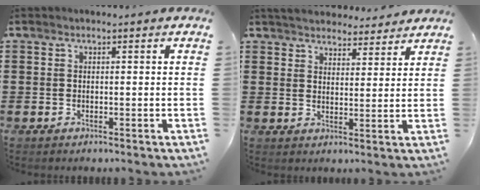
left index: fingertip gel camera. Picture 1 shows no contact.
{"total": 4.1, "force": [4.0, 0.7, 0.4], "torque": [-0.023, -0.016, 0.073]}